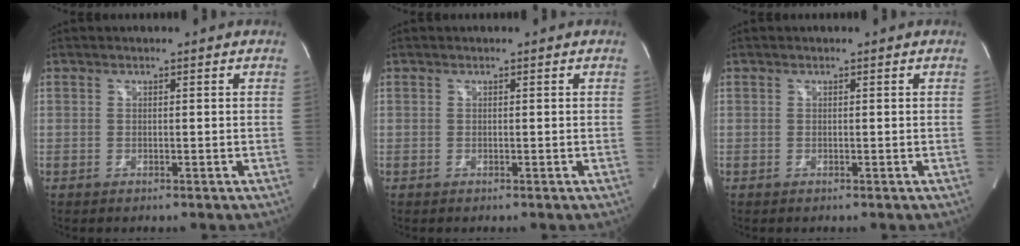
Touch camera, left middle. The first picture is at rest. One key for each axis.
{"total": 0.0}
{"total": 0.0}